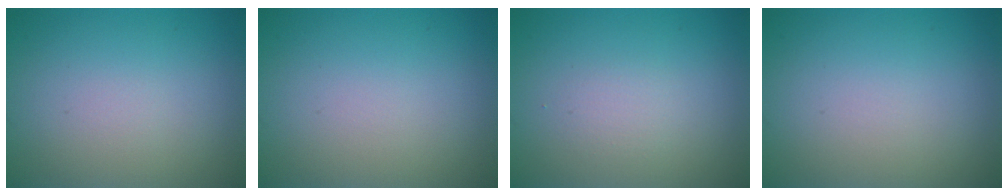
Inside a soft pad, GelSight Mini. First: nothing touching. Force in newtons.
{"total": 0.0}
{"total": 1.1, "press": 1.1, "slide": 0.0}
{"total": 0.0}